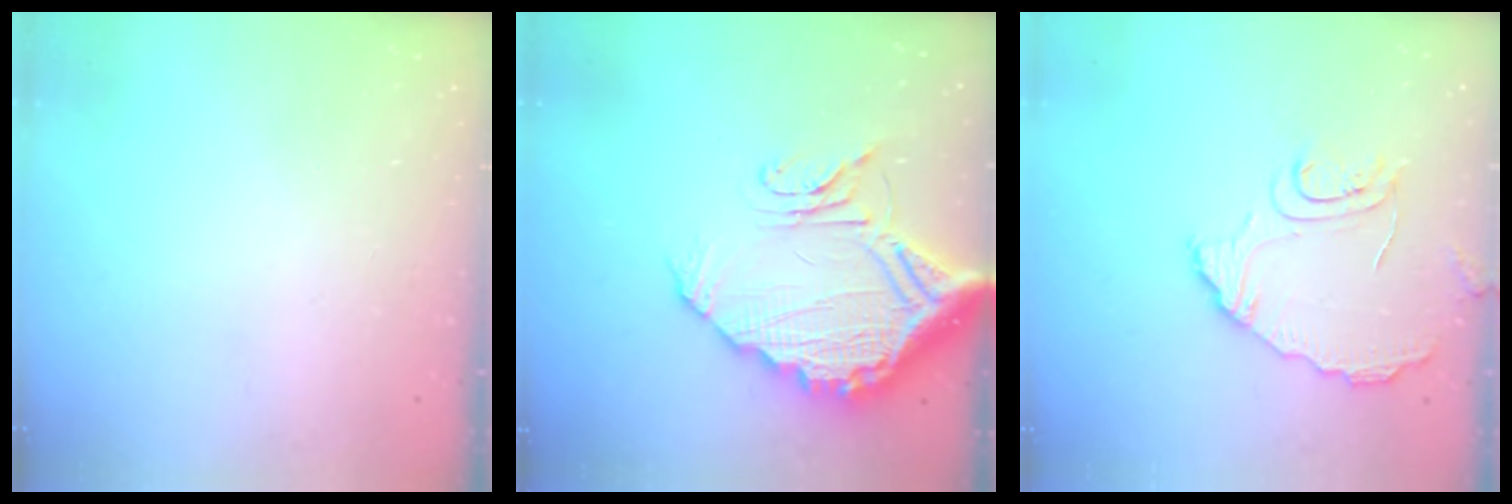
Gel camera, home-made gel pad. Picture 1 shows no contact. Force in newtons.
{"total": 17.9, "press": 17.8, "slide": 1.5}
{"total": 10.6, "press": 10.6, "slide": 0.7}